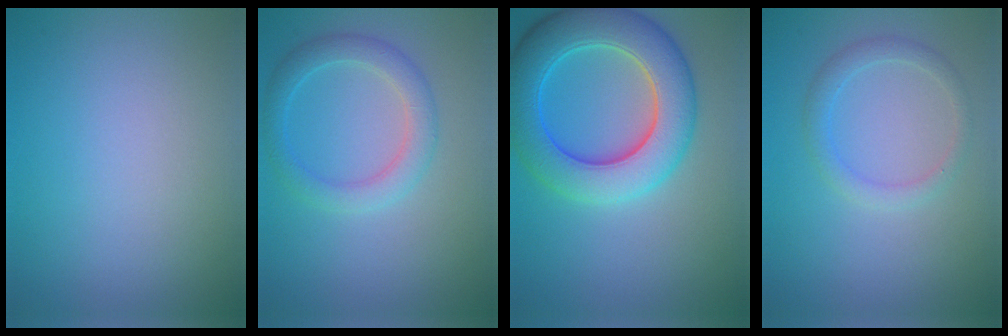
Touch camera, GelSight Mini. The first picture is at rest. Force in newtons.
{"total": 3.0, "press": 3.0, "slide": 0.2}
{"total": 8.4, "press": 8.4, "slide": 0.3}
{"total": 1.9, "press": 1.9, "slide": 0.1}